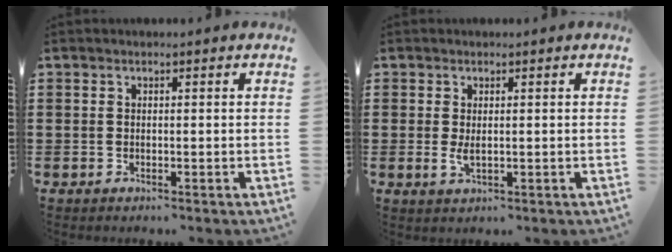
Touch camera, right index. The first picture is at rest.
{"total": 1.8, "force": [0.2, 0.6, 1.7], "torque": [-0.033, 0.000, 0.005]}